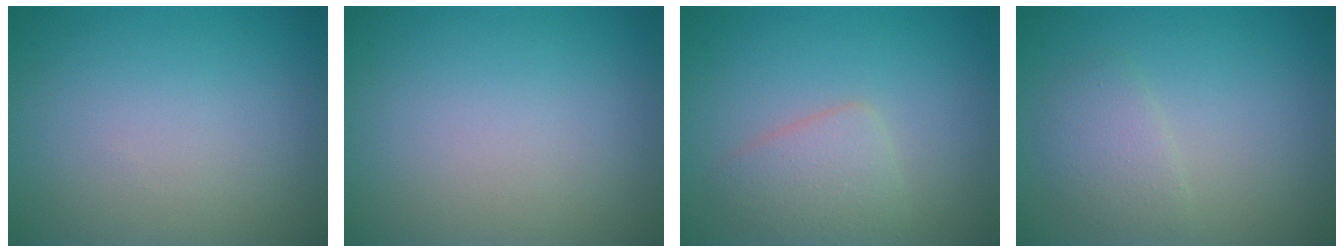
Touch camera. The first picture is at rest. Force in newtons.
{"total": 0.0}
{"total": 2.7, "press": 2.7, "slide": 0.1}
{"total": 2.0, "press": 2.0, "slide": 0.1}